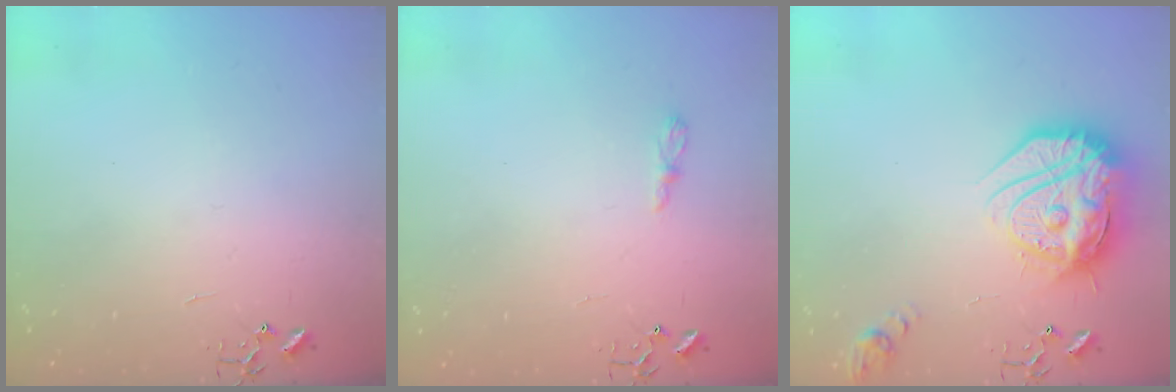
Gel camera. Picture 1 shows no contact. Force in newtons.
{"total": 4.5, "press": 4.5, "slide": 0.5}
{"total": 23.9, "press": 23.8, "slide": 2.1}